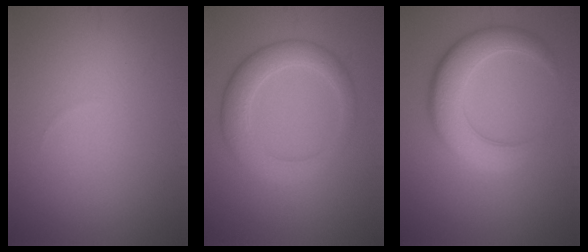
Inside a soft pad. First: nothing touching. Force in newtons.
{"total": 4.5, "press": 4.5, "slide": 0.2}
{"total": 6.2, "press": 6.2, "slide": 0.5}